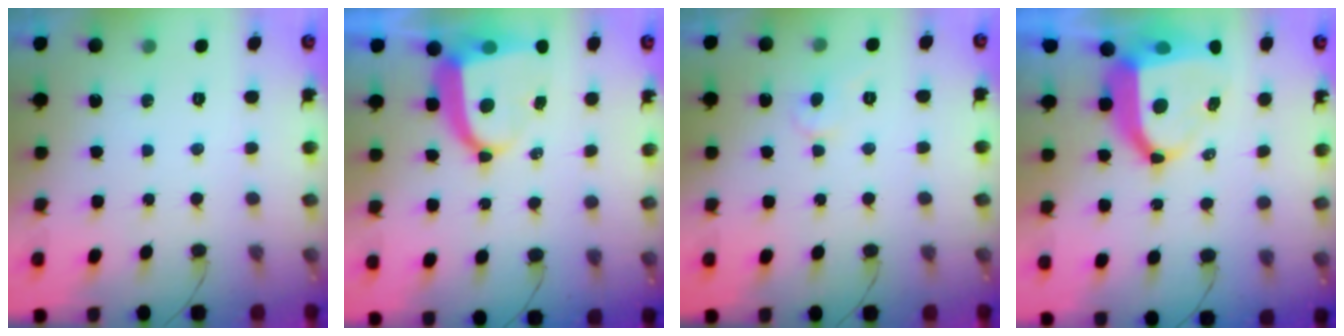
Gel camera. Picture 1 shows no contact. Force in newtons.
{"total": 8.8, "press": 8.7, "slide": 1.5}
{"total": 4.4, "press": 4.4, "slide": 0.2}
{"total": 13.0, "press": 12.9, "slide": 1.6}